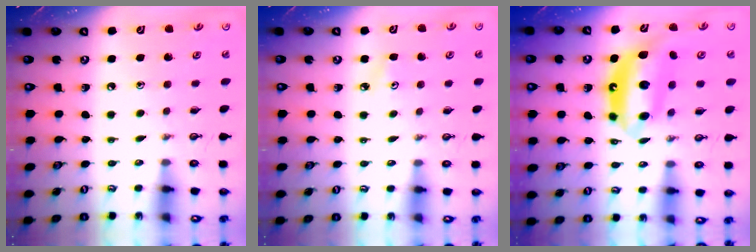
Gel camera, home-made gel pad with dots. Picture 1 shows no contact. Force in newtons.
{"total": 3.2, "press": 3.2, "slide": 0.3}
{"total": 12.2, "press": 12.1, "slide": 1.7}